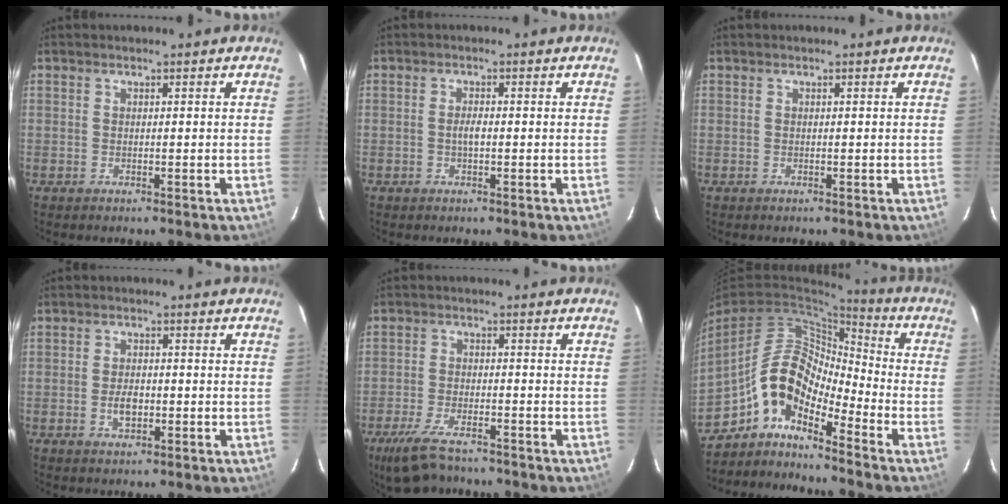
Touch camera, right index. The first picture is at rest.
{"total": 1.6, "force": [-0.3, 0.5, 1.5], "torque": [-0.030, 0.002, -0.007]}
{"total": 0.0}
{"total": 3.6, "force": [-0.9, 2.0, 2.8], "torque": [-0.054, 0.000, -0.013]}
{"total": 9.0, "force": [-7.0, 3.2, 4.7], "torque": [-0.121, -0.018, -0.127]}
{"total": 9.6, "force": [-6.7, 3.2, 6.1], "torque": [-0.110, 0.023, -0.142]}